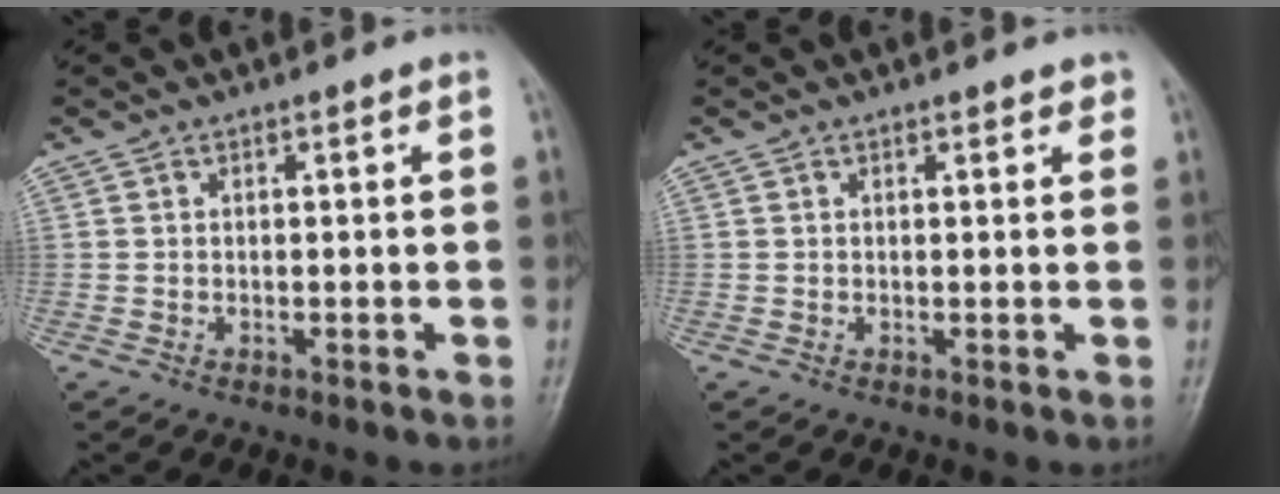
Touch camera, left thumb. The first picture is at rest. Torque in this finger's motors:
{"motor_torque": [-0.11, -0.04, 0.10, 0.02, 0.02]}